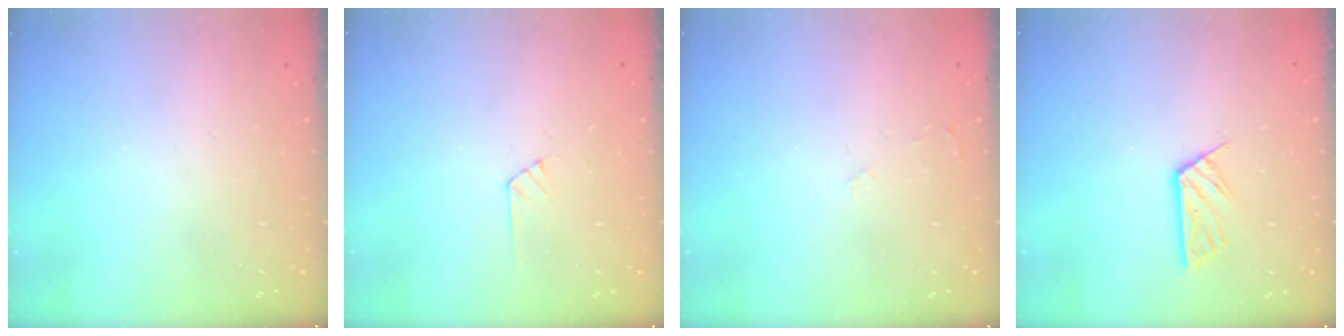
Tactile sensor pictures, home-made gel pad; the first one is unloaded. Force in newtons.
{"total": 4.8, "press": 4.8, "slide": 0.5}
{"total": 2.5, "press": 2.5, "slide": 0.4}
{"total": 8.7, "press": 8.7, "slide": 0.7}